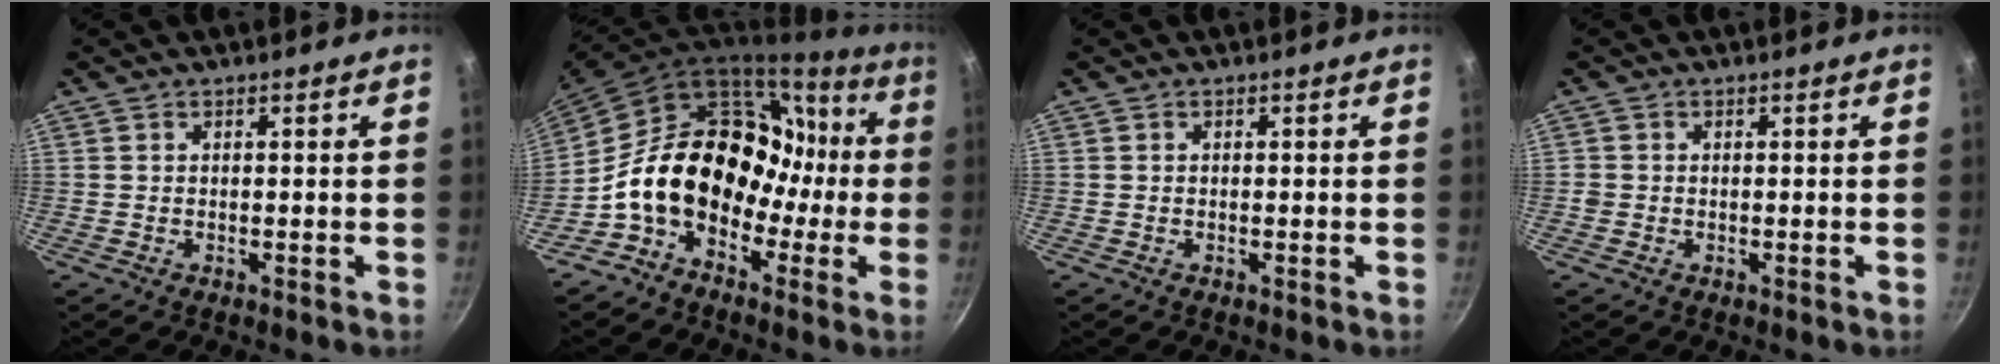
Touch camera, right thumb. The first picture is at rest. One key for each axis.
{"total": 20.8, "fx": -3.1, "fy": 15.9, "fz": 13.0, "tx": -0.165, "ty": 0.077, "tz": -0.057}
{"total": 0.0}
{"total": 1.0, "fx": -0.3, "fy": 0.9, "fz": 0.3, "tx": -0.004, "ty": 0.001, "tz": -0.006}